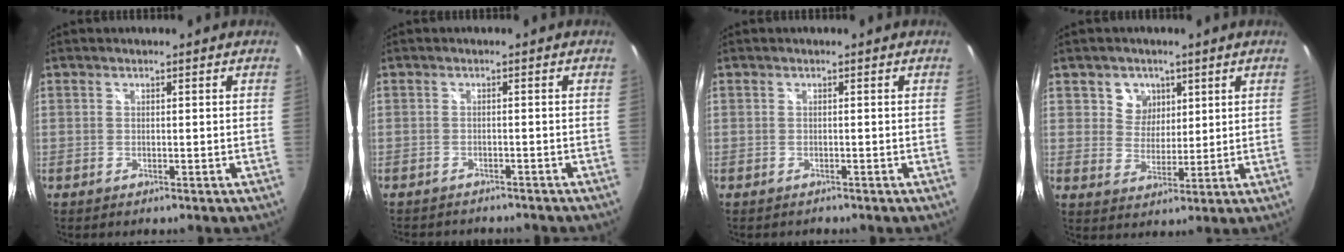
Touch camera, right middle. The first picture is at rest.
{"total": 5.5, "force": [-5.1, 1.3, 1.6], "torque": [-0.040, -0.015, -0.072]}
{"total": 0.5, "force": [-0.5, 0.0, 0.0], "torque": [0.000, -0.002, -0.009]}
{"total": 5.6, "force": [2.6, 4.7, 1.3], "torque": [-0.020, 0.010, 0.052]}